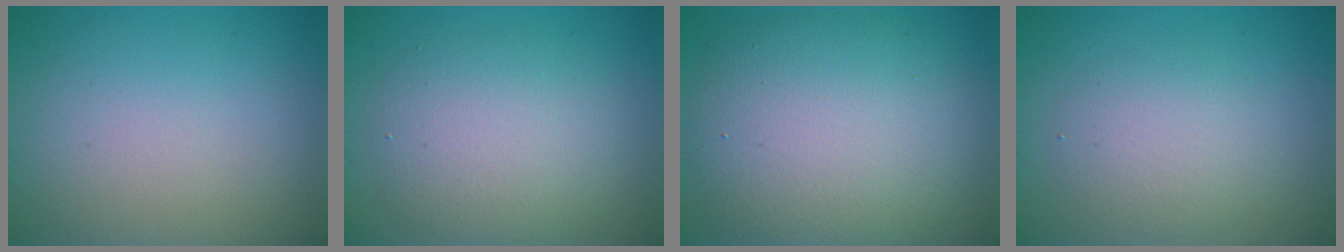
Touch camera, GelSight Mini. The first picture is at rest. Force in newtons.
{"total": 4.8, "press": 4.8, "slide": 0.2}
{"total": 10.4, "press": 10.3, "slide": 0.9}
{"total": 2.9, "press": 2.9, "slide": 0.1}